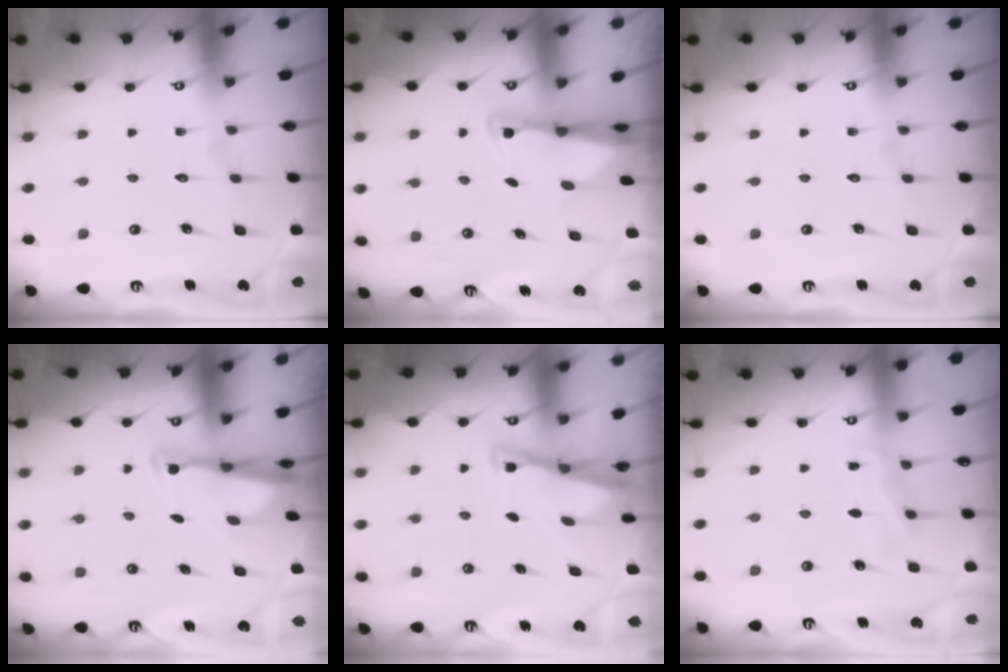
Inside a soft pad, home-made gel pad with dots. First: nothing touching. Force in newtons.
{"total": 2.3, "press": 2.3, "slide": 0.5}
{"total": 0.0}
{"total": 2.7, "press": 2.6, "slide": 0.7}
{"total": 2.8, "press": 2.8, "slide": 0.4}
{"total": 5.2, "press": 5.2, "slide": 0.7}